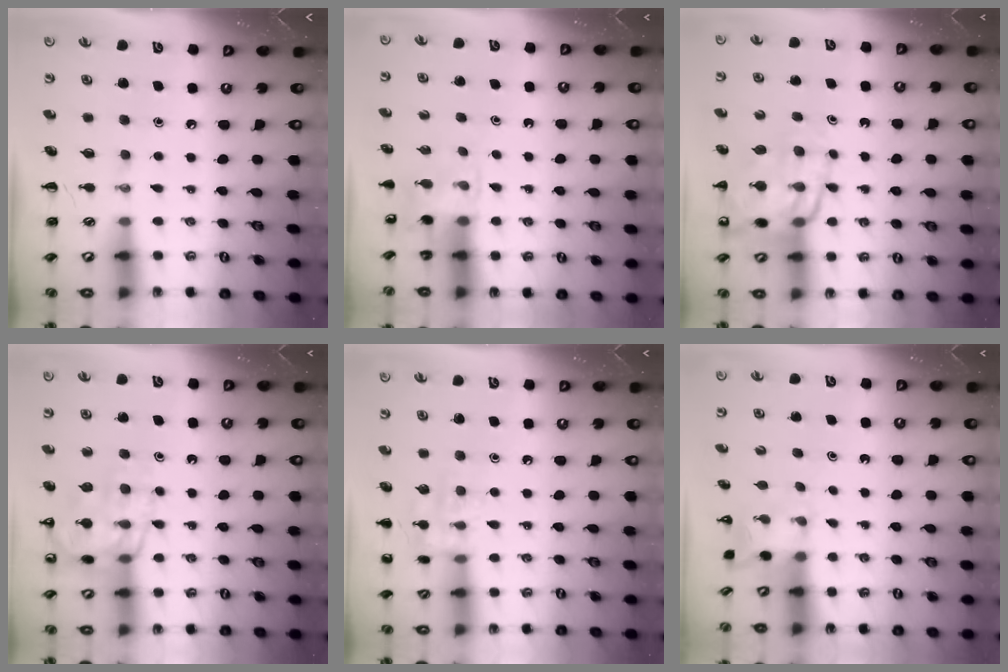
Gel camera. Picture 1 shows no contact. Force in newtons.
{"total": 4.8, "press": 4.6, "slide": 1.4}
{"total": 14.7, "press": 14.3, "slide": 3.2}
{"total": 15.3, "press": 15.1, "slide": 2.3}
{"total": 9.7, "press": 9.7, "slide": 0.8}
{"total": 2.2, "press": 2.1, "slide": 0.7}